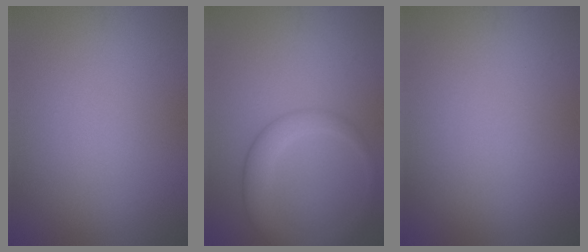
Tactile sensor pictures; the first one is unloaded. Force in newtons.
{"total": 2.9, "press": 2.8, "slide": 0.1}
{"total": 0.0}